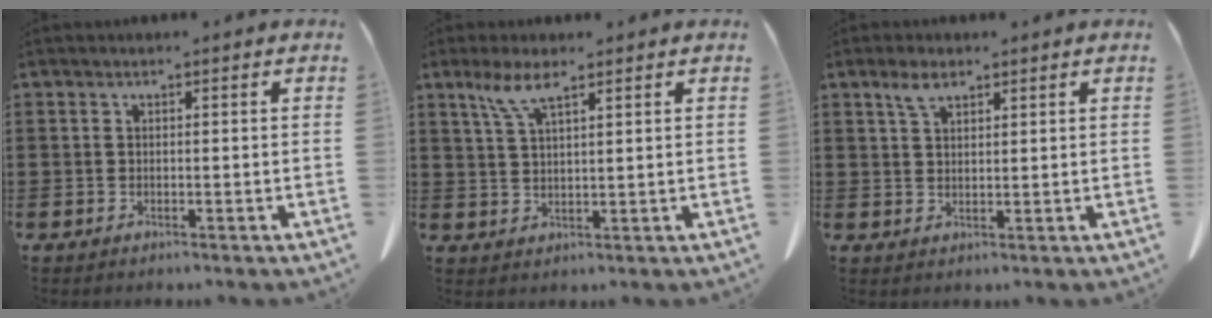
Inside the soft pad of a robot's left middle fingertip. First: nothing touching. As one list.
[{"total": 5.3, "force": [3.3, 1.1, 4.0], "torque": [-0.087, 0.003, 0.059]}, {"total": 3.1, "force": [2.1, 1.2, 2.0], "torque": [-0.046, 0.002, 0.039]}]